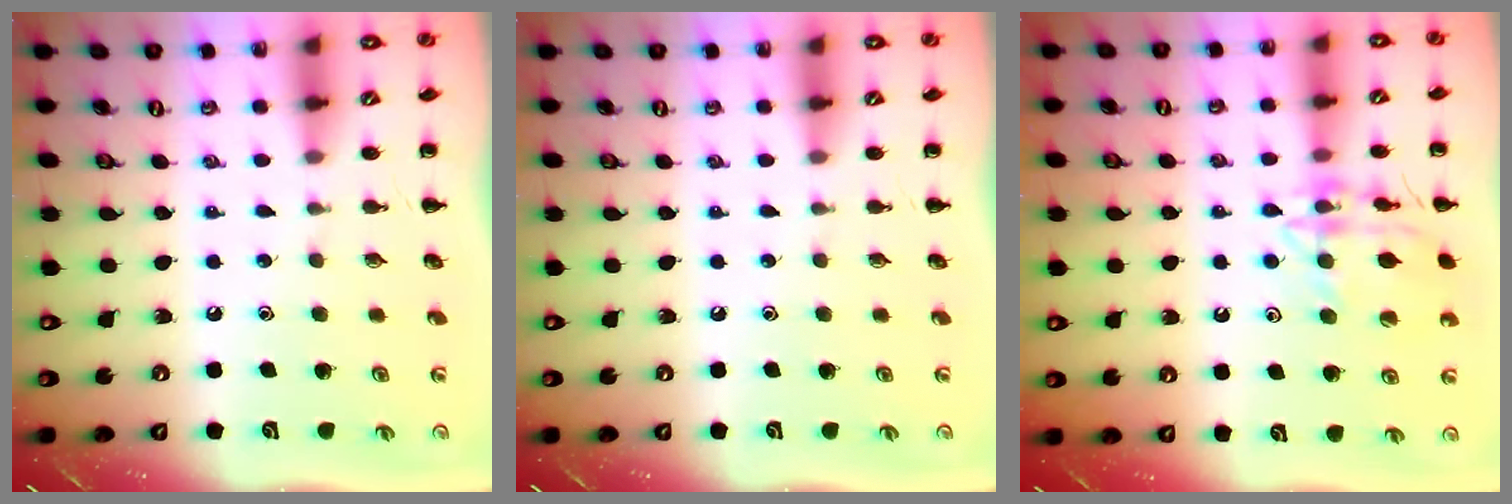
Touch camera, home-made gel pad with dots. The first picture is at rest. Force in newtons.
{"total": 0.0}
{"total": 15.4, "press": 15.4, "slide": 0.8}